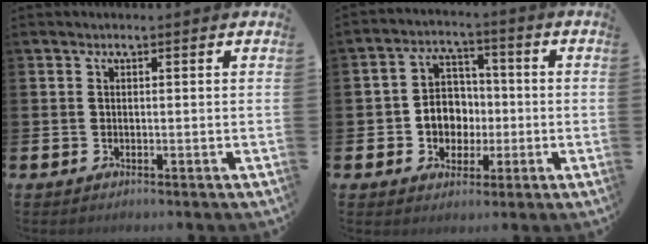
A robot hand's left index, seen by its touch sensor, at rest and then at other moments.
{"total": 5.6, "force": [-0.5, 5.1, 2.1], "torque": [-0.040, 0.008, -0.016]}